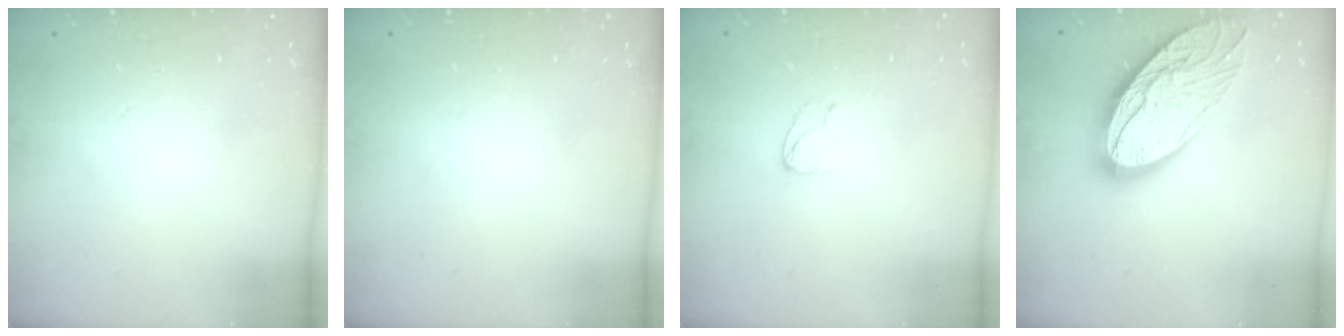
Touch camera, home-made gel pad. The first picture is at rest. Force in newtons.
{"total": 0.0}
{"total": 4.0, "press": 4.0, "slide": 0.3}
{"total": 22.4, "press": 22.3, "slide": 2.1}